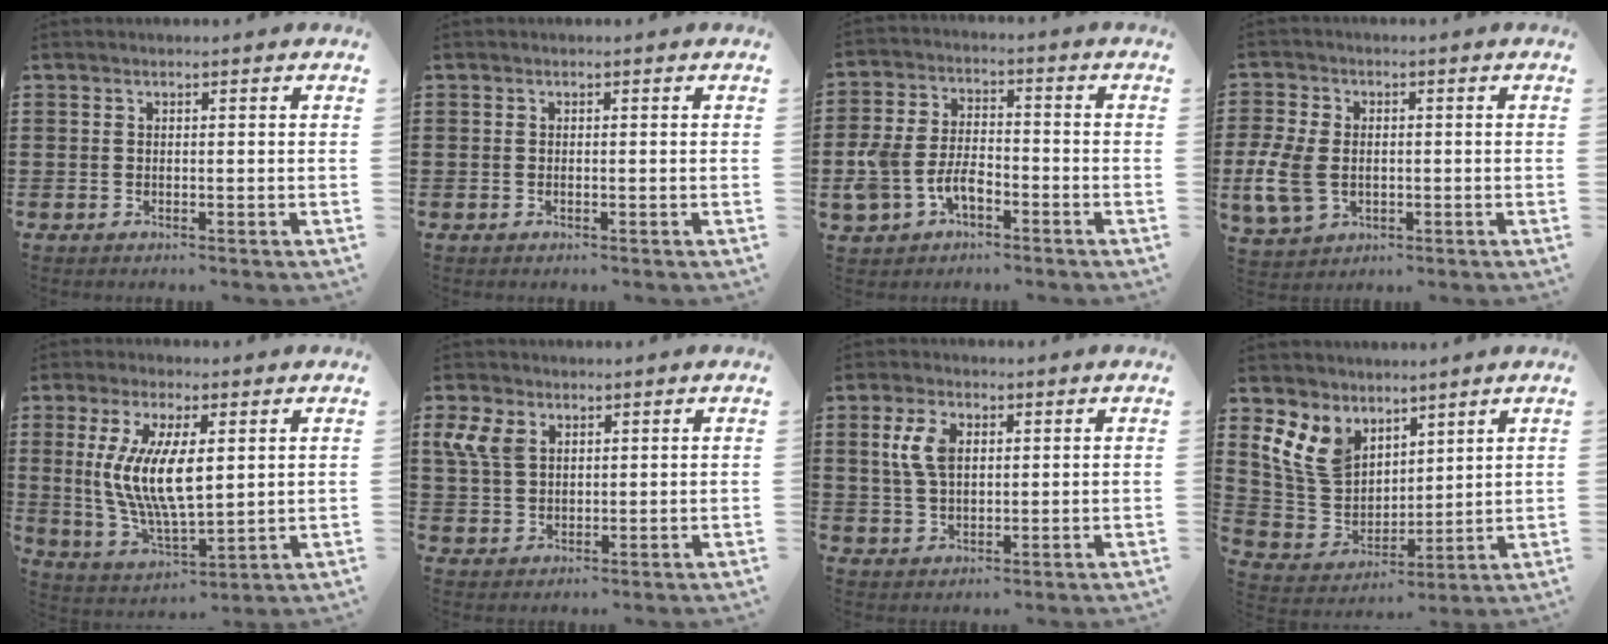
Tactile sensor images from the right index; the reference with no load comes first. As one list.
[{"total": 0.0}, {"total": 6.5, "force": [-3.0, 3.9, 4.3], "torque": [-0.118, -0.001, -0.065]}, {"total": 7.3, "force": [-1.1, 5.1, 5.1], "torque": [-0.133, 0.000, -0.024]}, {"total": 10.8, "force": [1.8, 4.0, 9.9], "torque": [-0.215, -0.007, 0.030]}, {"total": 5.4, "force": [2.4, 3.8, 3.0], "torque": [-0.089, 0.008, 0.041]}, {"total": 5.7, "force": [1.5, 3.3, 4.4], "torque": [-0.105, 0.009, 0.022]}, {"total": 8.9, "force": [4.9, 6.8, 3.1], "torque": [-0.121, -0.020, 0.095]}]